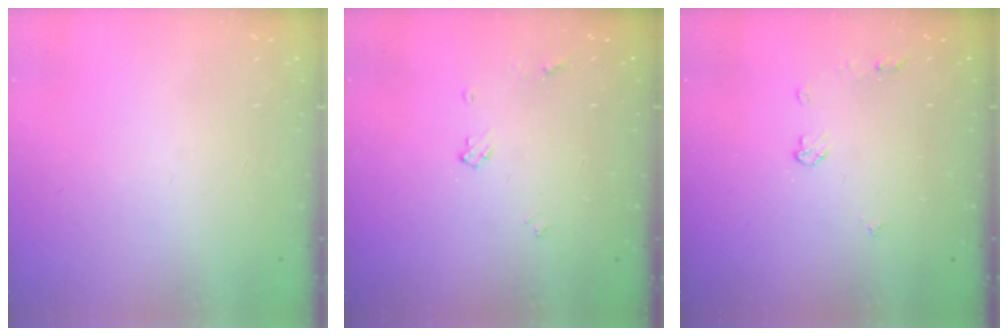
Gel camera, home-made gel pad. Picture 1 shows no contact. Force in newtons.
{"total": 4.5, "press": 4.4, "slide": 0.8}
{"total": 3.9, "press": 3.8, "slide": 0.6}